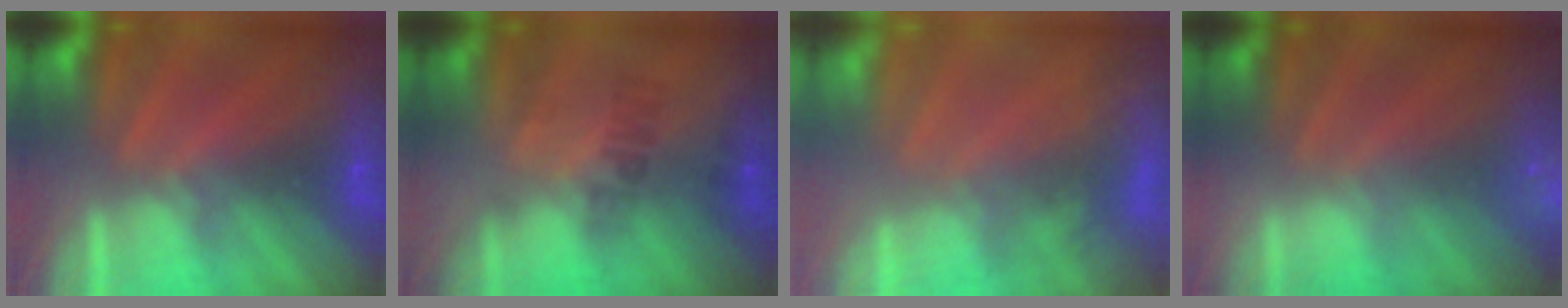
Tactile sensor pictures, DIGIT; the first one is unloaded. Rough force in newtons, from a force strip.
{"total": 2.3}
{"total": 5.6}
{"total": 2.1}